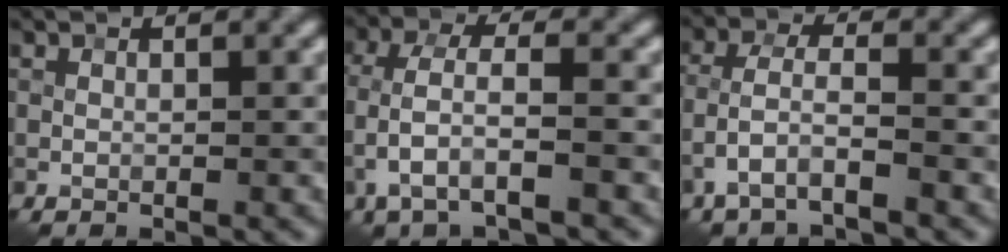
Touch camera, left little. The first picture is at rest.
{"total": 4.0, "force": [-1.5, 1.3, 3.4], "torque": [-0.077, 0.007, -0.031]}
{"total": 3.5, "force": [-2.3, 1.0, 2.4], "torque": [-0.055, 0.010, -0.053]}